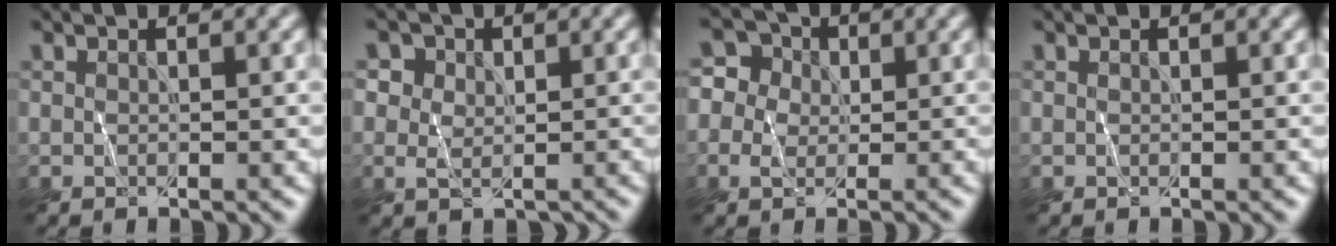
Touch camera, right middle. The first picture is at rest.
{"total": 3.3, "force": [1.1, 2.9, 1.3], "torque": [-0.019, 0.001, 0.008]}
{"total": 4.6, "force": [-0.1, 4.2, 1.8], "torque": [-0.009, 0.031, -0.030]}
{"total": 0.0}